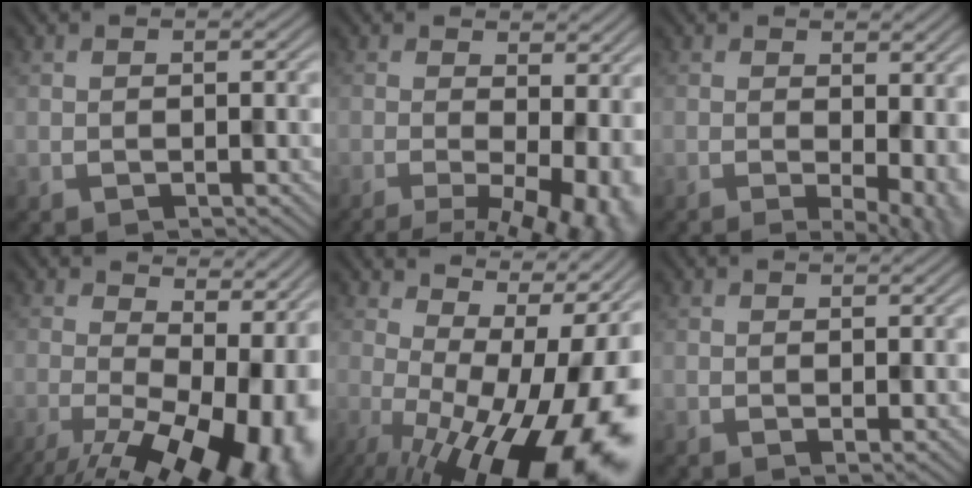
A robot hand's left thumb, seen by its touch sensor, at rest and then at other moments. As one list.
[{"total": 9.4, "force": [-1.9, 3.4, 8.6], "torque": [-0.095, -0.006, -0.008]}, {"total": 5.0, "force": [-0.1, 1.6, 4.7], "torque": [-0.052, -0.006, 0.007]}, {"total": 15.8, "force": [-3.7, 7.5, 13.4], "torque": [-0.171, -0.033, -0.019]}, {"total": 18.8, "force": [-2.4, 8.7, 16.4], "torque": [-0.177, 0.012, -0.021]}, {"total": 1.8, "force": [0.5, 0.5, 1.7], "torque": [-0.025, 0.001, 0.016]}]